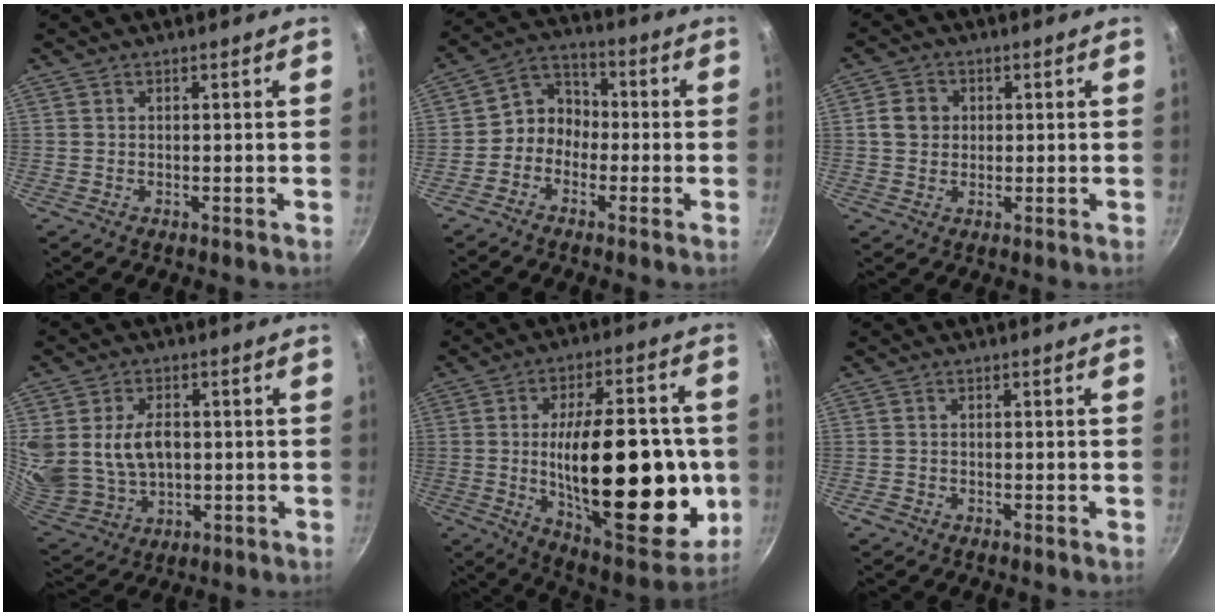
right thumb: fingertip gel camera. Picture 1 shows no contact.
{"total": 6.8, "force": [-2.0, 5.8, 3.0], "torque": [-0.013, 0.040, -0.057]}
{"total": 4.6, "force": [0.5, 4.1, 2.1], "torque": [-0.019, 0.006, 0.001]}
{"total": 14.6, "force": [1.8, 10.8, 9.6], "torque": [-0.182, -0.016, 0.051]}
{"total": 31.1, "force": [-2.6, 13.6, 27.8], "torque": [-0.381, 0.003, -0.025]}
{"total": 1.1, "force": [-0.7, 0.8, 0.3], "torque": [-0.014, 0.005, -0.010]}